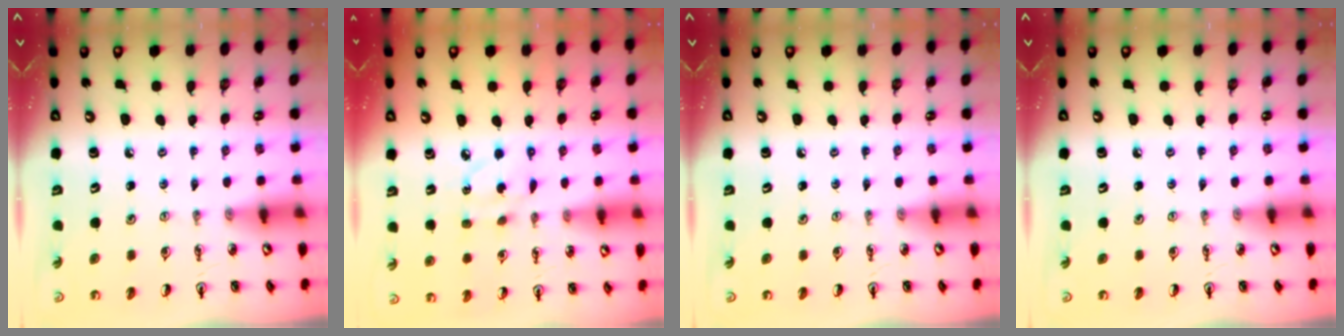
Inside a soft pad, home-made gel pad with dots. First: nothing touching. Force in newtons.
{"total": 5.4, "press": 5.4, "slide": 0.3}
{"total": 0.0}
{"total": 0.0}